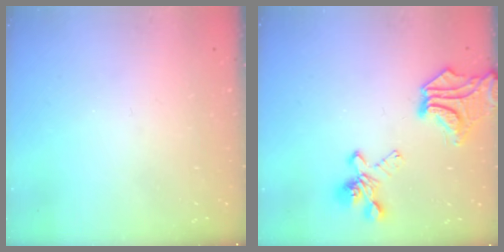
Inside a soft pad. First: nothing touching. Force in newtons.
{"total": 9.3, "press": 8.7, "slide": 3.2}